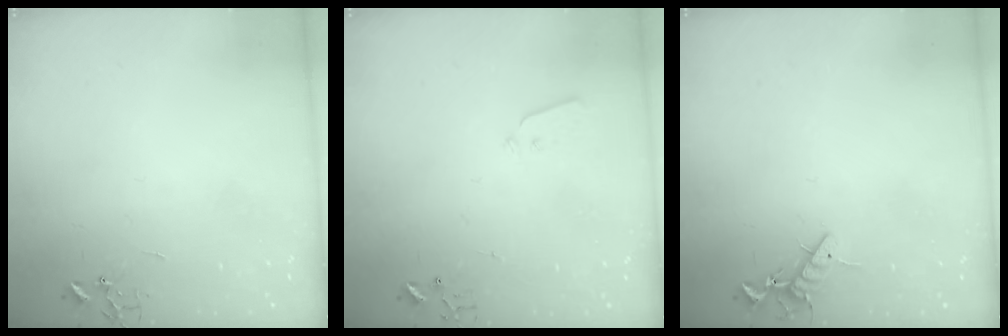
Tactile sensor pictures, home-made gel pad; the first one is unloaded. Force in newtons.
{"total": 3.1, "press": 3.0, "slide": 0.7}
{"total": 8.6, "press": 8.5, "slide": 1.3}